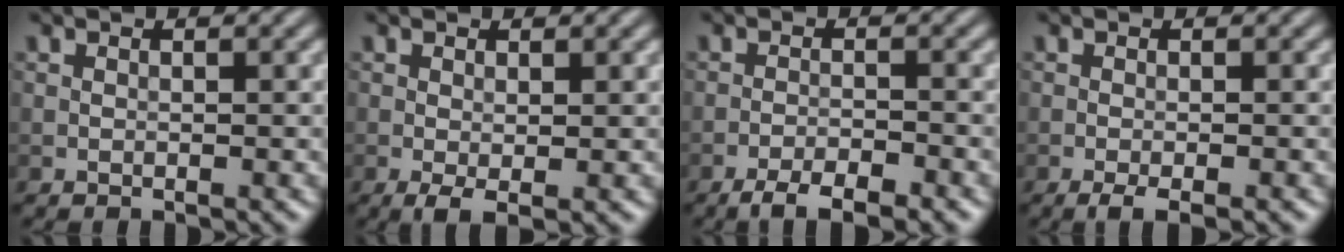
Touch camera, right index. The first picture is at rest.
{"total": 1.5, "force": [-0.3, 0.5, 1.4], "torque": [-0.028, -0.005, -0.005]}
{"total": 3.6, "force": [-2.7, 0.8, 2.2], "torque": [-0.041, 0.003, -0.049]}
{"total": 2.1, "force": [-1.2, 0.4, 1.7], "torque": [-0.028, 0.001, -0.023]}